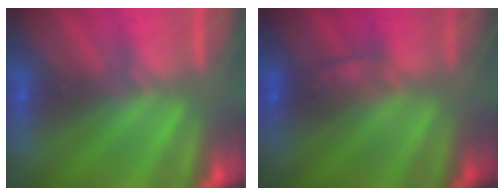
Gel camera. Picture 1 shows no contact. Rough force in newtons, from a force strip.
{"total": 2.3}